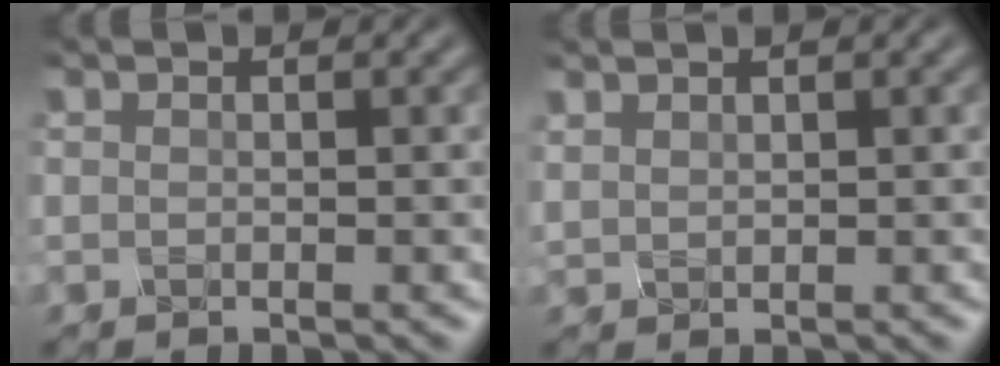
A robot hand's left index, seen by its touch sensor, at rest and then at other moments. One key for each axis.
{"total": 1.0, "fx": 1.0, "fy": 0.1, "fz": 0.2, "tx": -0.002, "ty": 0.006, "tz": 0.027}